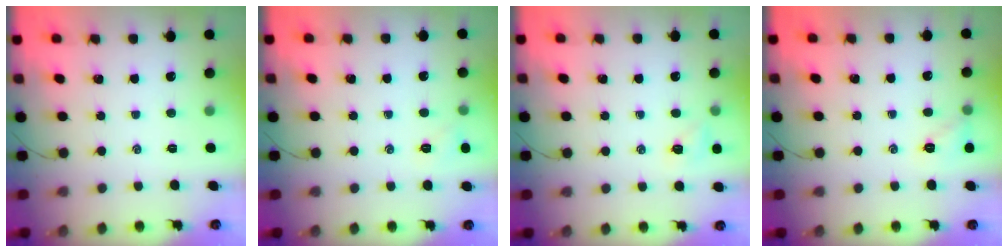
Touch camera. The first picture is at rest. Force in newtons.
{"total": 5.9, "press": 5.7, "slide": 1.7}
{"total": 5.3, "press": 5.1, "slide": 1.3}
{"total": 6.7, "press": 6.6, "slide": 1.4}